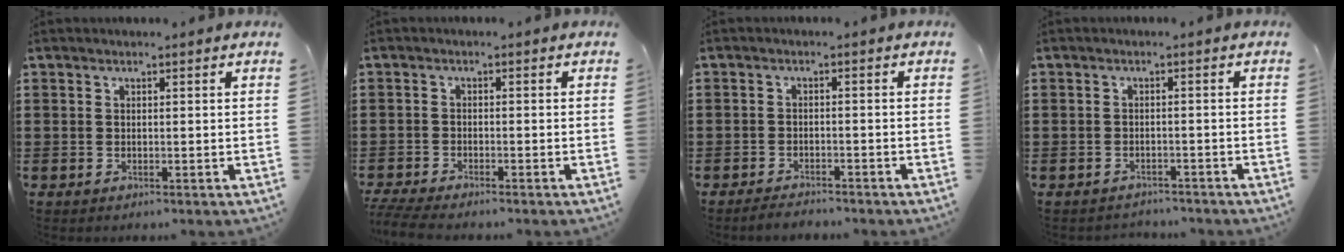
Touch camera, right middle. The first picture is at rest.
{"total": 2.7, "force": [-2.5, 0.1, 0.9], "torque": [-0.031, -0.006, -0.054]}
{"total": 2.0, "force": [-2.0, 0.2, 0.1], "torque": [-0.007, 0.000, -0.042]}
{"total": 1.6, "force": [-1.6, 0.4, -0.3], "torque": [0.000, 0.002, -0.037]}